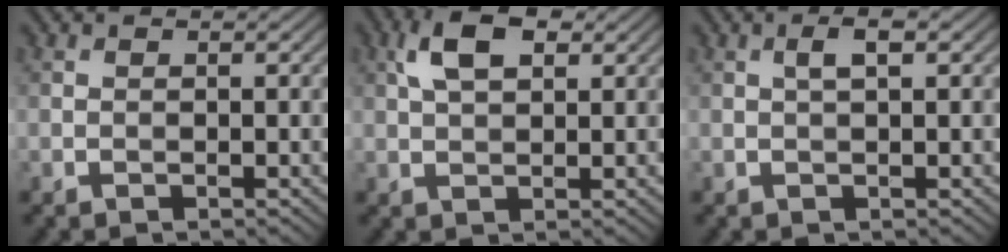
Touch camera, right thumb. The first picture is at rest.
{"total": 5.7, "force": [2.2, 2.9, 4.4], "torque": [-0.094, 0.008, 0.035]}
{"total": 2.1, "force": [0.6, 0.5, 2.0], "torque": [-0.036, 0.007, 0.009]}